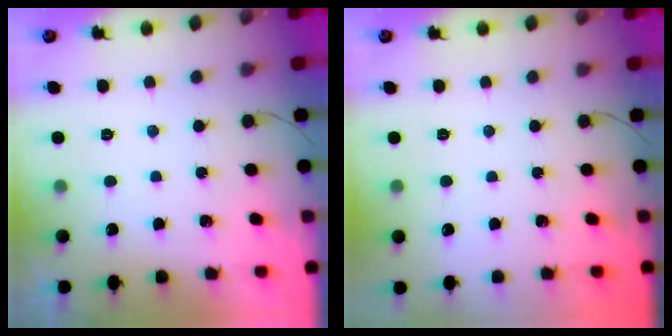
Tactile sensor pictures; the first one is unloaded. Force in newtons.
{"total": 0.0}